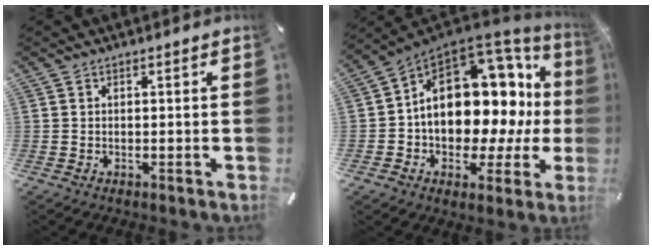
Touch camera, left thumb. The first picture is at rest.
{"total": 18.5, "force": [2.9, 12.9, 12.9], "torque": [-0.203, -0.040, 0.057]}